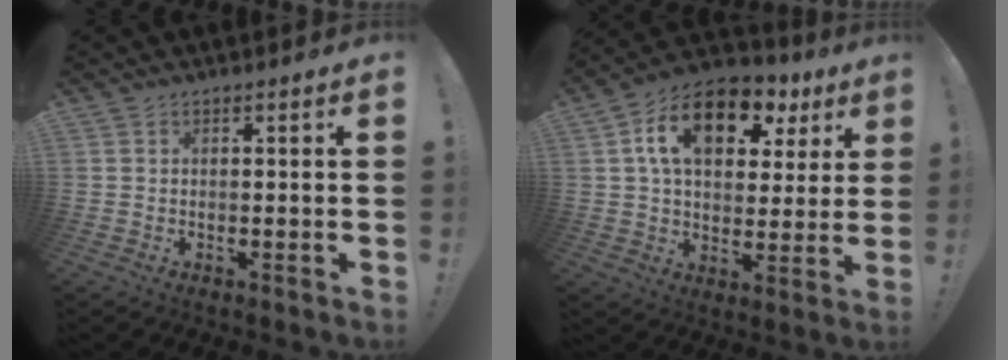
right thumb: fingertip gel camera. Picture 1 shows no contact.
{"total": 17.4, "force": [7.5, 10.5, 11.6], "torque": [-0.178, -0.024, 0.130]}